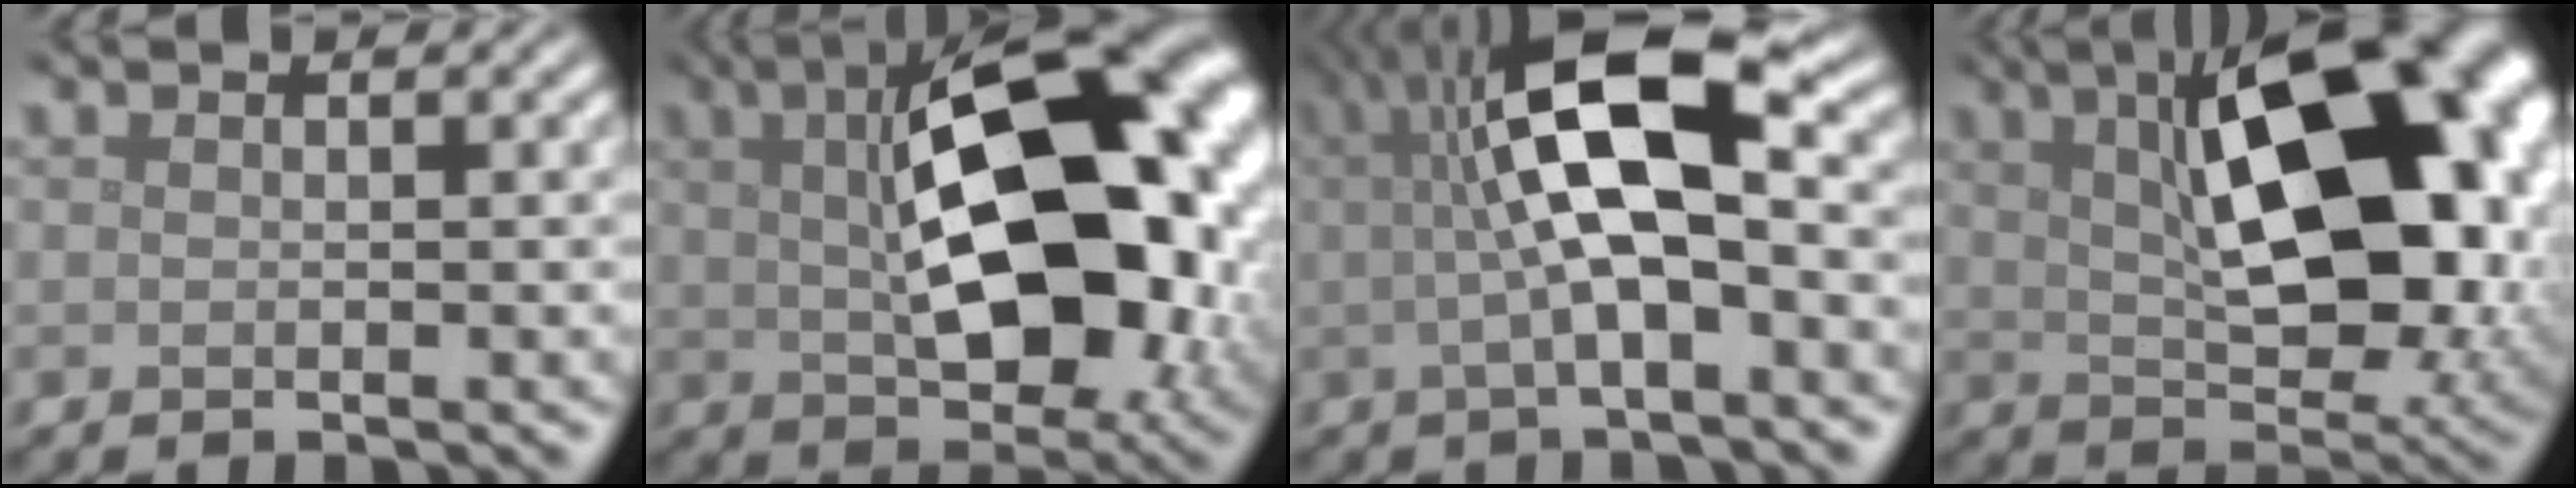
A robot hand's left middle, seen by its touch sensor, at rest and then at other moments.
{"total": 17.1, "force": [2.3, 9.2, 14.2], "torque": [-0.218, -0.005, 0.052]}
{"total": 9.7, "force": [1.4, 2.9, 9.1], "torque": [-0.155, 0.017, 0.016]}
{"total": 16.4, "force": [3.9, 8.3, 13.6], "torque": [-0.187, 0.009, 0.062]}